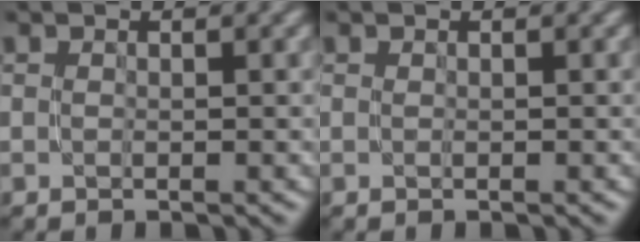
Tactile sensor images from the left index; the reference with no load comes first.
{"total": 0.0}